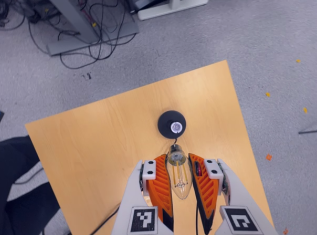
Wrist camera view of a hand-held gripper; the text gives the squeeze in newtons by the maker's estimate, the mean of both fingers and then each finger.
{"total": 20.8, "left": 23.1, "right": 18.5}